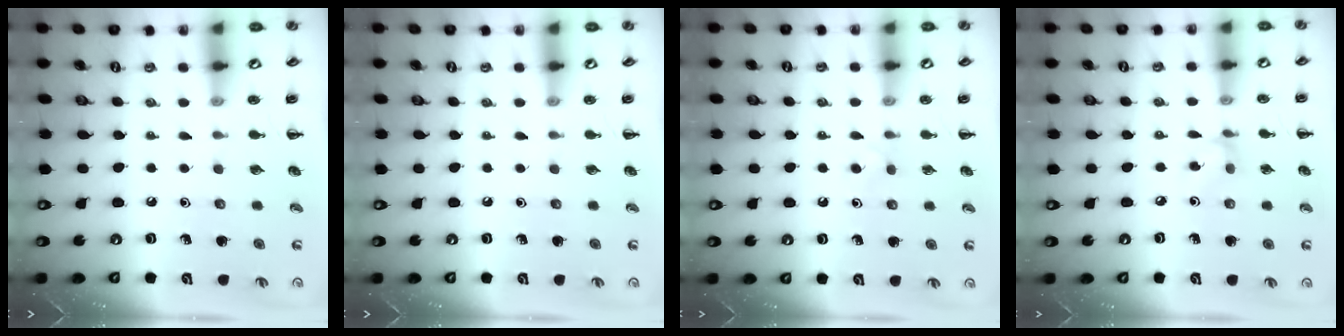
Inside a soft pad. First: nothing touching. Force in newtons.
{"total": 0.0}
{"total": 2.8, "press": 2.6, "slide": 1.2}
{"total": 5.9, "press": 5.7, "slide": 1.5}